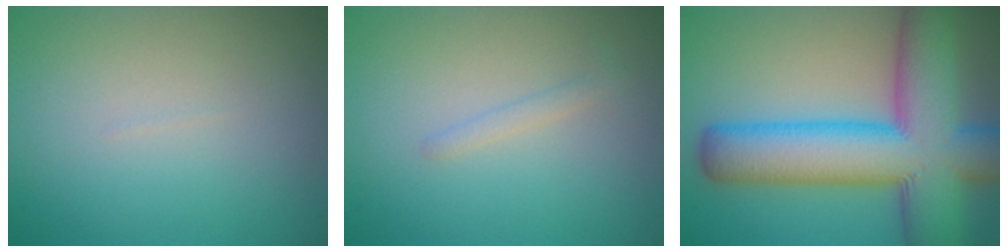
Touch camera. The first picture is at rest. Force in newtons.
{"total": 0.9, "press": 0.9, "slide": 0.1}
{"total": 12.7, "press": 12.7, "slide": 0.5}